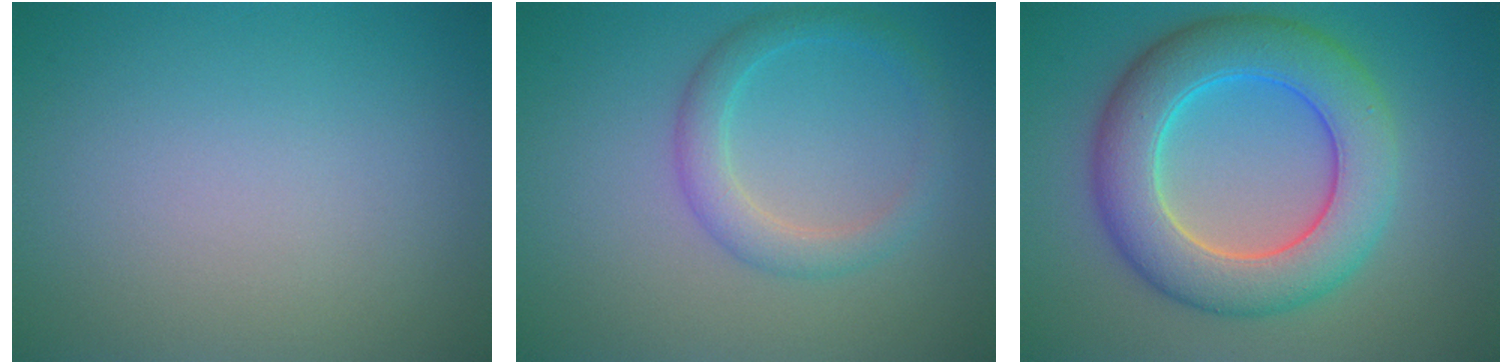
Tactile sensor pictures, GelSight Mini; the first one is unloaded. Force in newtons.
{"total": 2.7, "press": 2.7, "slide": 0.1}
{"total": 8.5, "press": 8.5, "slide": 0.4}